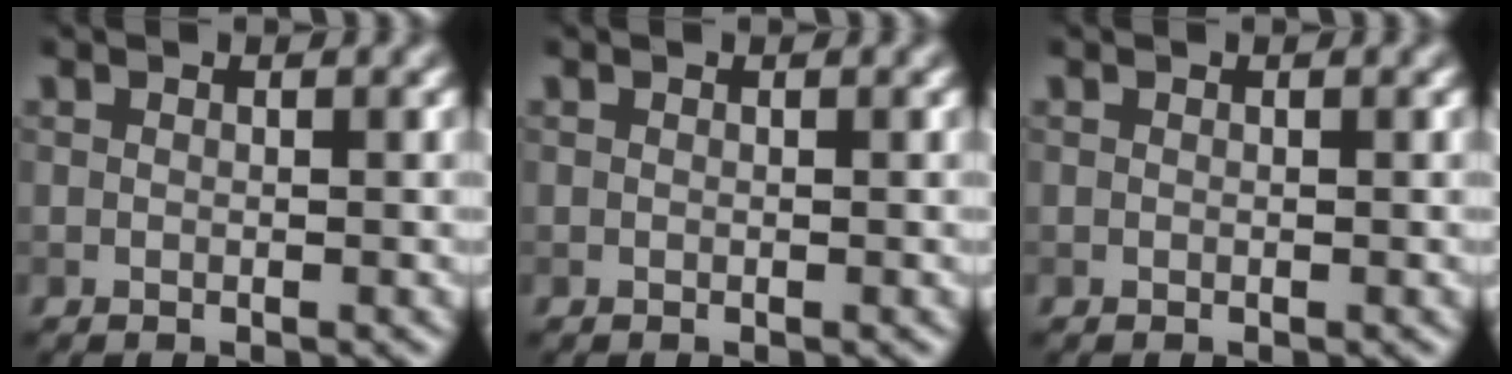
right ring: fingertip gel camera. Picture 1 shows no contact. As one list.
[{"total": 0.0}, {"total": 0.0}]